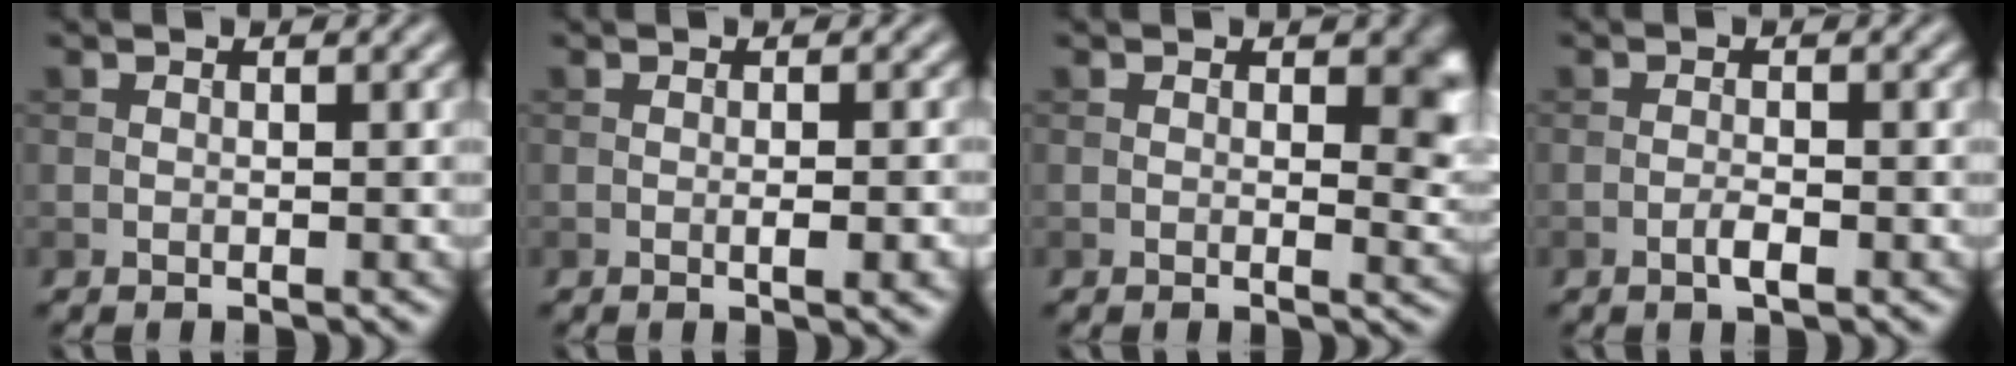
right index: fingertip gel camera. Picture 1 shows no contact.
{"total": 2.2, "force": [-0.5, 0.5, 2.1], "torque": [-0.029, -0.001, -0.007]}
{"total": 3.1, "force": [0.6, 1.6, 2.6], "torque": [-0.024, -0.006, 0.007]}
{"total": 1.4, "force": [-0.7, 0.3, 1.2], "torque": [-0.023, 0.001, -0.015]}